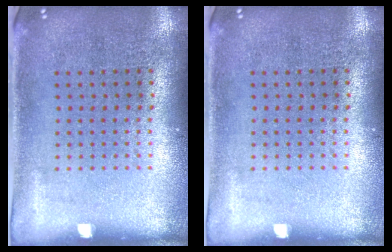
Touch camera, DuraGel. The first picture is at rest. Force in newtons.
{"total": 0.0}